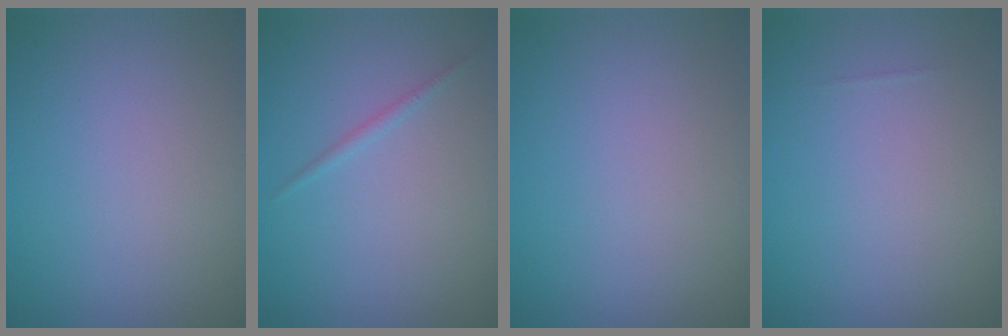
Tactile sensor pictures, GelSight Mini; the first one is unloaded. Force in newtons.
{"total": 0.7, "press": 0.7, "slide": 0.0}
{"total": 0.0}
{"total": 0.0}